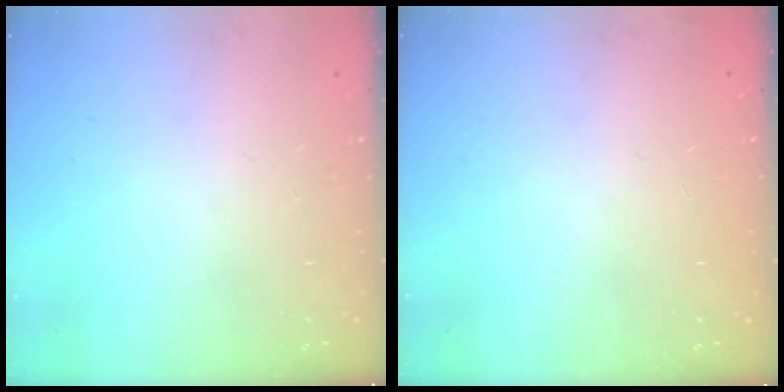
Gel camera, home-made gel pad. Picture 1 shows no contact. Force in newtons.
{"total": 2.2, "press": 2.1, "slide": 0.8}